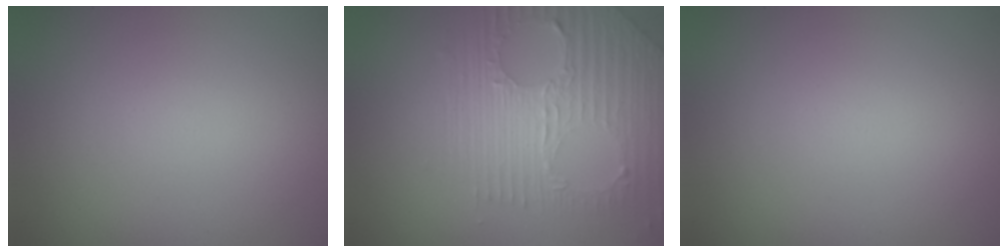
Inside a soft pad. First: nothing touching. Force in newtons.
{"total": 7.1, "press": 4.7, "slide": 5.3}
{"total": 0.0}